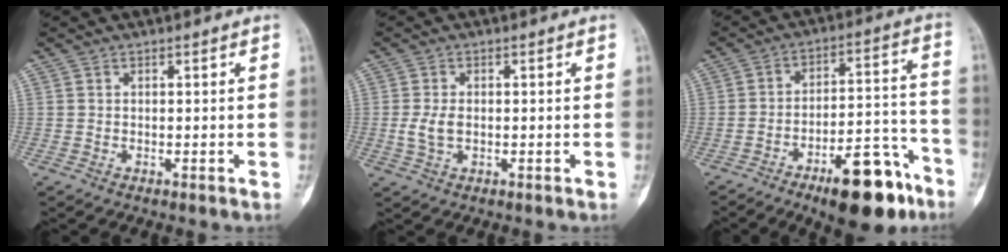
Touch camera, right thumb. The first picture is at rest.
{"total": 3.5, "force": [-0.3, 2.1, 2.8], "torque": [-0.061, 0.001, -0.005]}
{"total": 16.5, "force": [-10.3, 5.9, 11.5], "torque": [-0.141, 0.082, -0.156]}